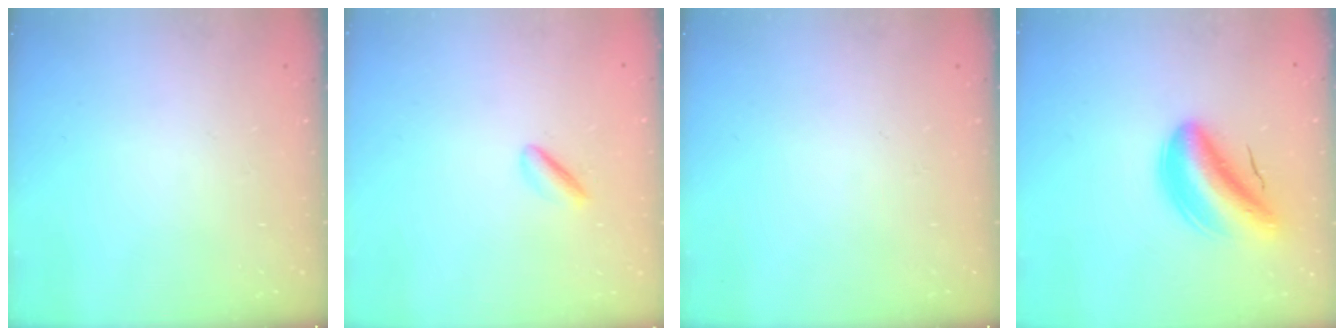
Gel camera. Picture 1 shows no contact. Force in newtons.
{"total": 1.8, "press": 1.7, "slide": 0.6}
{"total": 0.0}
{"total": 7.6, "press": 7.0, "slide": 2.8}